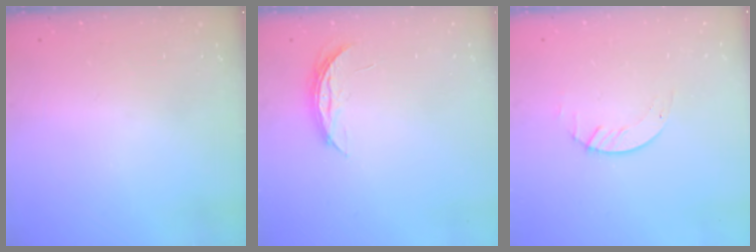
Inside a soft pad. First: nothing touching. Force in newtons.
{"total": 4.2, "press": 4.2, "slide": 0.5}
{"total": 1.2, "press": 1.1, "slide": 0.2}